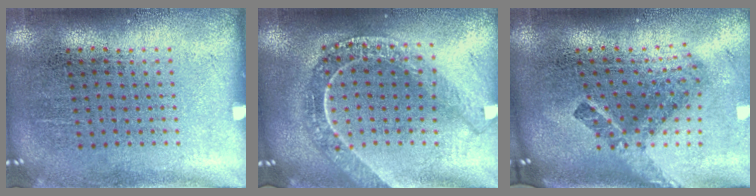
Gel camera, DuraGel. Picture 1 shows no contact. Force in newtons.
{"total": 2.3, "press": 1.9, "slide": 1.2}
{"total": 2.7, "press": 1.7, "slide": 2.1}